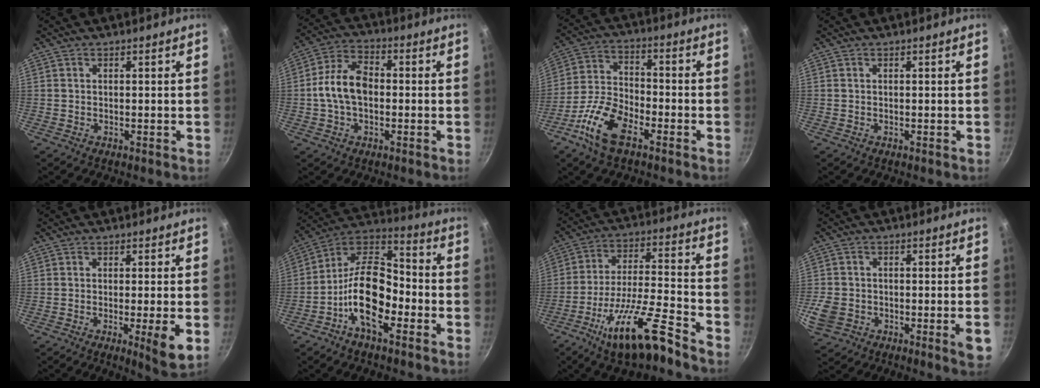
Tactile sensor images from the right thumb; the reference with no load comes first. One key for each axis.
{"total": 9.9, "fx": -0.5, "fy": 6.4, "fz": 7.5, "tx": -0.127, "ty": 0.029, "tz": -0.020}
{"total": 12.1, "fx": -6.5, "fy": 5.6, "fz": 8.6, "tx": -0.165, "ty": 0.036, "tz": -0.133}
{"total": 0.0}
{"total": 6.7, "fx": -1.8, "fy": 0.6, "fz": 6.4, "tx": -0.102, "ty": -0.004, "tz": -0.023}
{"total": 15.7, "fx": -5.8, "fy": 8.0, "fz": 12.2, "tx": -0.191, "ty": 0.058, "tz": -0.122}
{"total": 17.1, "fx": -11.0, "fy": 3.8, "fz": 12.6, "tx": -0.219, "ty": 0.057, "tz": -0.192}
{"total": 9.0, "fx": -3.3, "fy": 4.4, "fz": 7.1, "tx": -0.134, "ty": 0.008, "tz": -0.056}